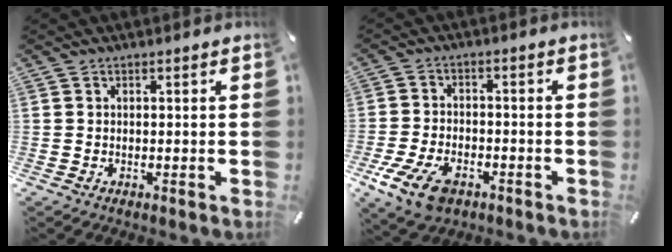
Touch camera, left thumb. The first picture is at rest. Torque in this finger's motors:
{"motor_torque": [0.01, 1.07, 0.75, 0.55, 0.15]}